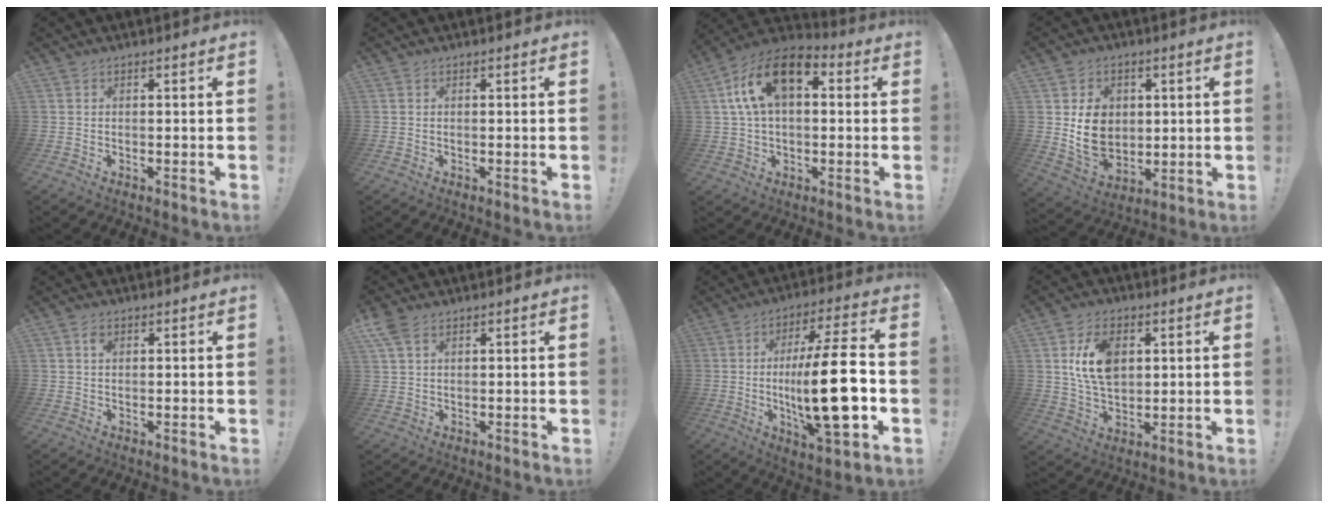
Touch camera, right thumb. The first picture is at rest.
{"total": 0.0}
{"total": 16.4, "force": [5.4, 9.6, 12.1], "torque": [-0.215, -0.005, 0.096]}
{"total": 12.8, "force": [2.9, 10.6, 6.6], "torque": [-0.108, -0.021, 0.059]}
{"total": 1.5, "force": [0.7, 1.1, 0.7], "torque": [-0.003, -0.003, 0.011]}
{"total": 4.3, "force": [2.4, 2.3, 2.8], "torque": [-0.058, -0.002, 0.049]}
{"total": 22.8, "force": [-2.2, 5.6, 22.0], "torque": [-0.377, -0.007, -0.039]}
{"total": 13.0, "force": [3.4, 8.6, 9.2], "torque": [-0.172, 0.005, 0.062]}